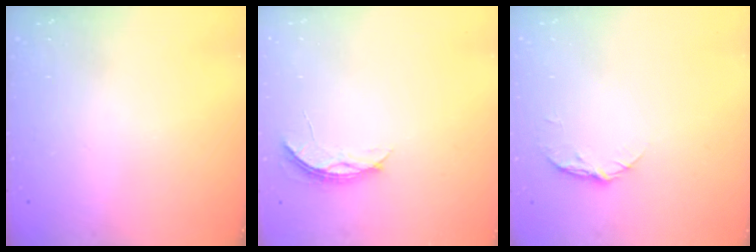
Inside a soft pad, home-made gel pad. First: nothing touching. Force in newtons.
{"total": 3.9, "press": 3.9, "slide": 0.4}
{"total": 5.2, "press": 5.2, "slide": 0.7}